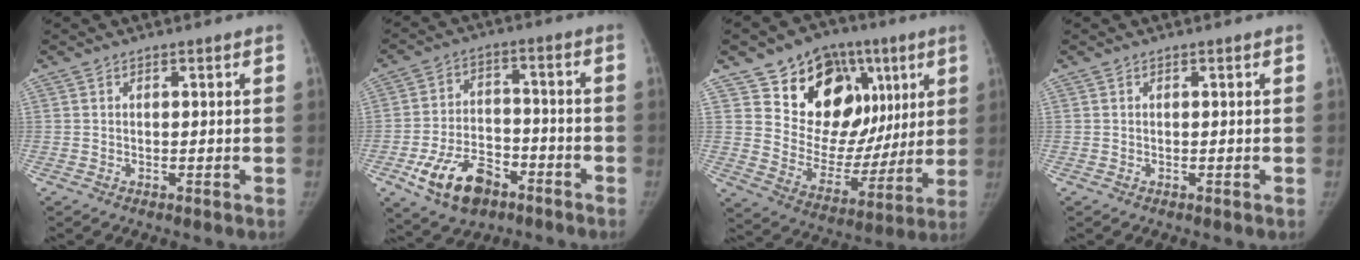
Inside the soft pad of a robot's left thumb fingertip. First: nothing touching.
{"total": 12.7, "force": [-6.9, 7.6, 7.5], "torque": [-0.116, 0.035, -0.113]}
{"total": 21.7, "force": [9.3, 15.7, 11.8], "torque": [-0.103, -0.007, 0.158]}
{"total": 0.0}